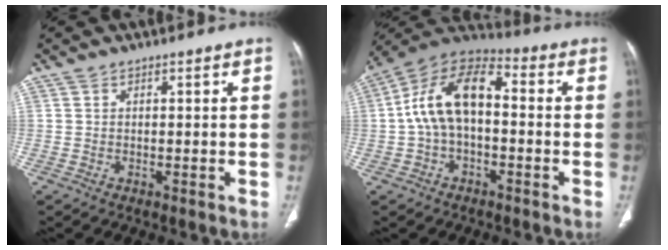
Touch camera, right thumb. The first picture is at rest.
{"total": 13.7, "force": [-0.3, 7.9, 11.2], "torque": [-0.195, 0.046, -0.017]}